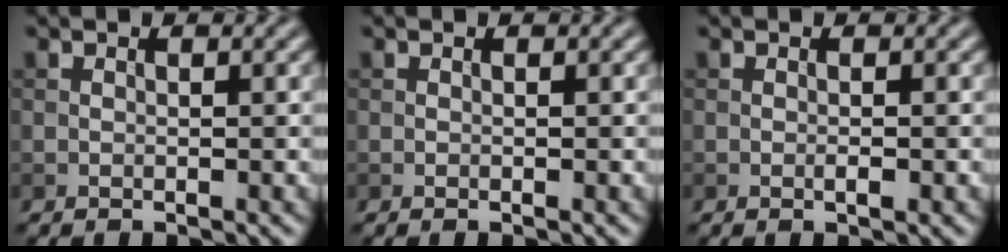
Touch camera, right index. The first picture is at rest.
{"total": 0.0}
{"total": 0.8, "force": [-0.3, 0.2, 0.7], "torque": [-0.014, 0.000, -0.004]}